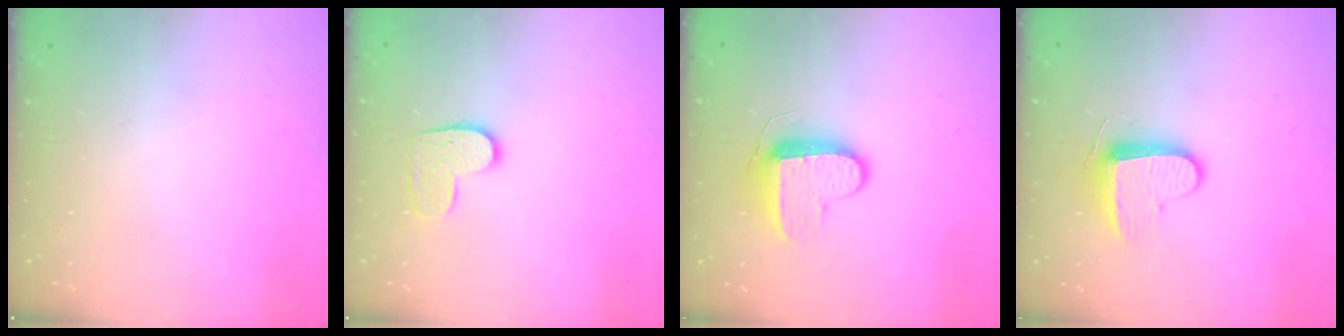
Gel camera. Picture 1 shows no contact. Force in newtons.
{"total": 8.4, "press": 8.4, "slide": 0.4}
{"total": 9.6, "press": 9.6, "slide": 0.9}
{"total": 8.9, "press": 8.9, "slide": 0.8}